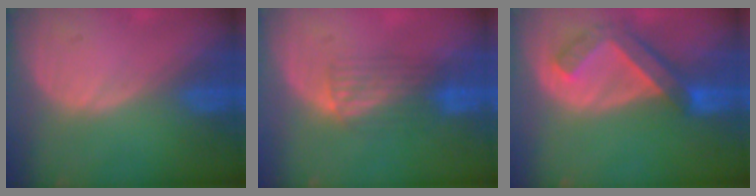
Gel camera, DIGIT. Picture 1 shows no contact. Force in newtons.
{"total": 4.0, "press": 3.8, "slide": 1.1}
{"total": 5.8, "press": 5.8, "slide": 0.8}